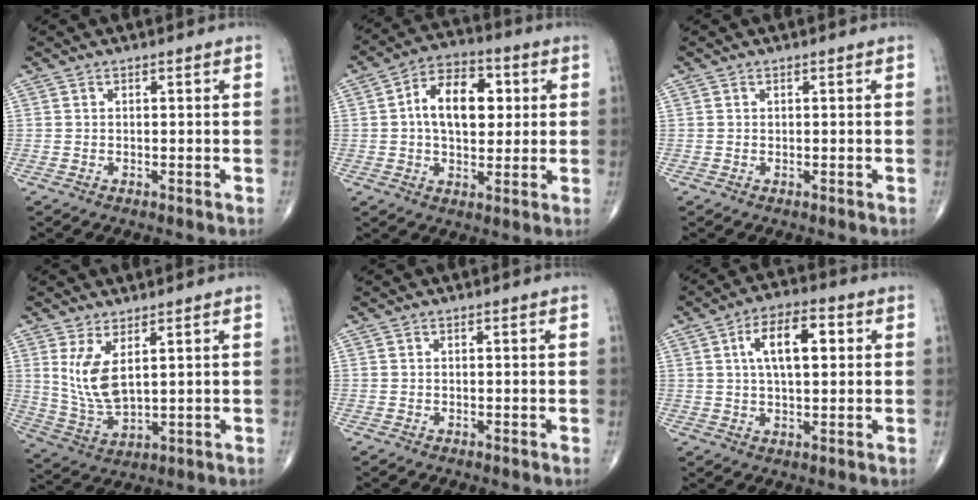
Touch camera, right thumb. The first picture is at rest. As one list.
[{"total": 12.7, "force": [1.9, 7.7, 9.9], "torque": [-0.134, 0.012, 0.023]}, {"total": 0.0}, {"total": 8.5, "force": [2.8, 3.6, 7.1], "torque": [-0.143, -0.025, 0.070]}, {"total": 0.0}, {"total": 10.3, "force": [2.5, 4.8, 8.8], "torque": [-0.136, 0.011, 0.036]}]